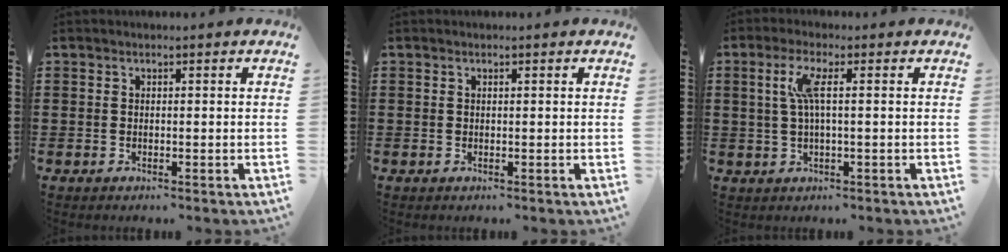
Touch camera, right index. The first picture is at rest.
{"total": 0.0}
{"total": 4.3, "force": [0.7, 0.4, 4.3], "torque": [-0.098, -0.007, 0.005]}